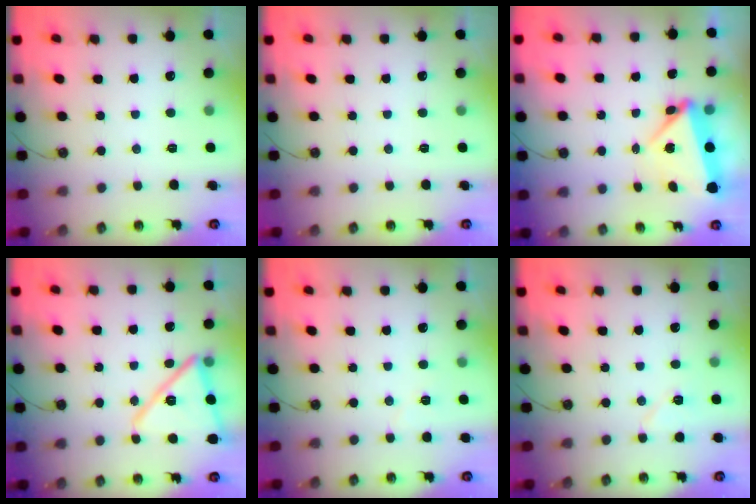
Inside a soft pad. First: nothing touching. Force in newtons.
{"total": 0.0}
{"total": 9.3, "press": 4.9, "slide": 7.9}
{"total": 15.0, "press": 15.0, "slide": 1.4}
{"total": 4.6, "press": 4.5, "slide": 0.9}
{"total": 5.5, "press": 5.5, "slide": 0.8}